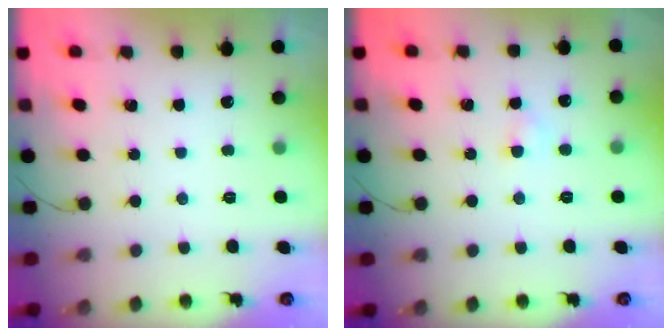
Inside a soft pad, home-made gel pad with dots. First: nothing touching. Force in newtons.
{"total": 2.7, "press": 2.4, "slide": 1.1}